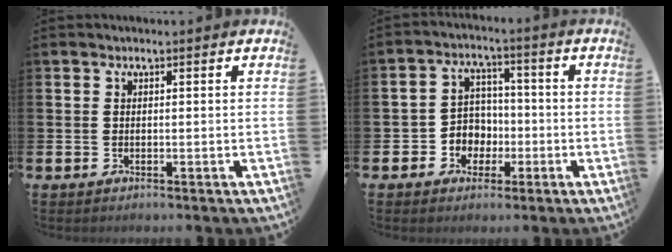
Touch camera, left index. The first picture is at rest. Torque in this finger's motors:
{"motor_torque": [0.40, 0.32, 0.07, 0.05]}